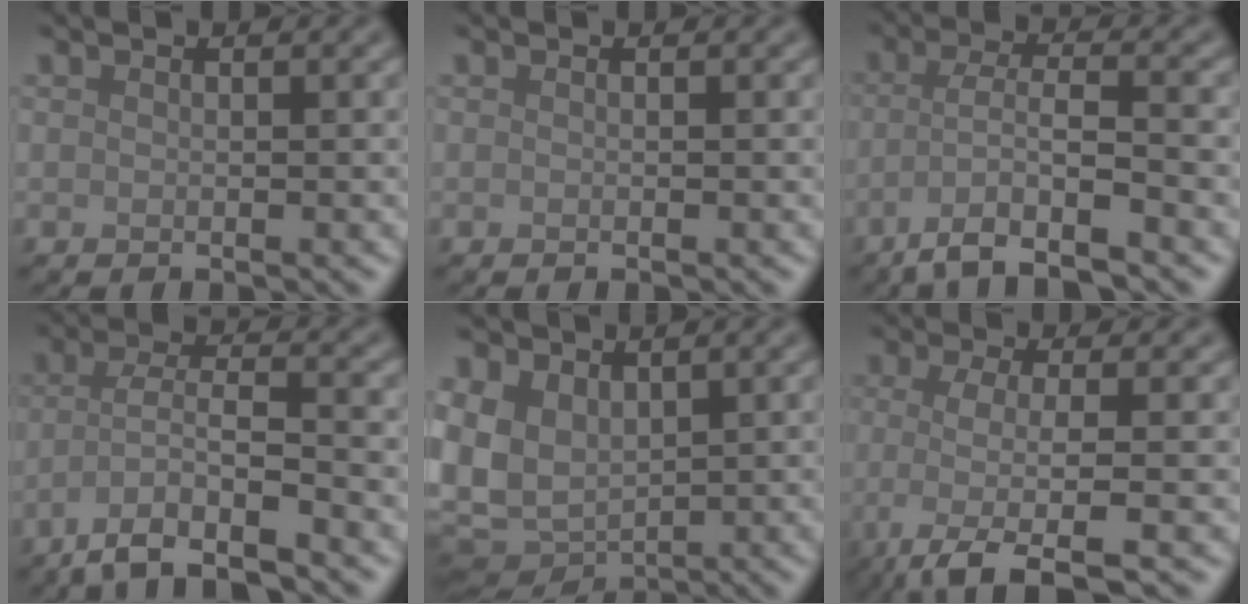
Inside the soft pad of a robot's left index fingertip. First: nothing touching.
{"total": 0.0}
{"total": 5.7, "force": [-3.1, 1.1, 4.6], "torque": [-0.083, 0.002, -0.064]}
{"total": 6.2, "force": [-3.9, 1.4, 4.6], "torque": [-0.084, 0.003, -0.077]}
{"total": 7.3, "force": [0.8, 5.3, 5.0], "torque": [-0.130, -0.011, 0.021]}
{"total": 5.1, "force": [-1.8, 1.3, 4.6], "torque": [-0.071, -0.008, -0.048]}